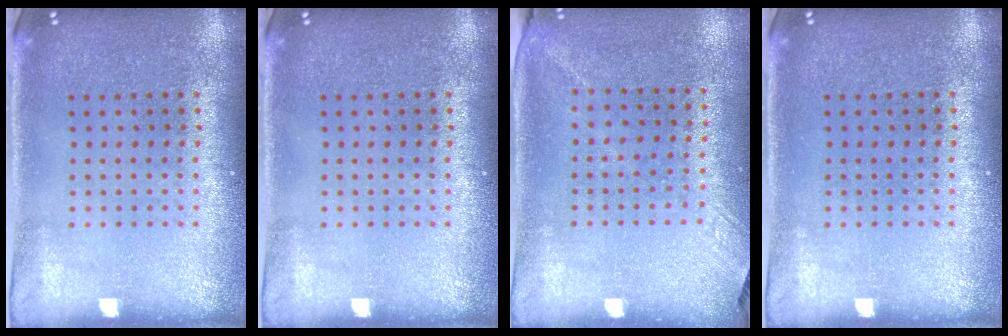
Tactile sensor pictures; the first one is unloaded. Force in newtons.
{"total": 0.0}
{"total": 1.4, "press": 1.0, "slide": 0.9}
{"total": 0.0}